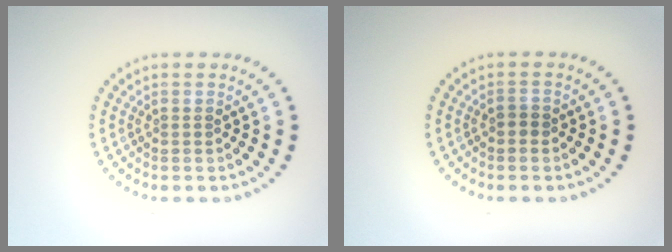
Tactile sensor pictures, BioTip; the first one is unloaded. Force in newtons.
{"total": 0.7, "press": 0.7, "slide": 0.3}